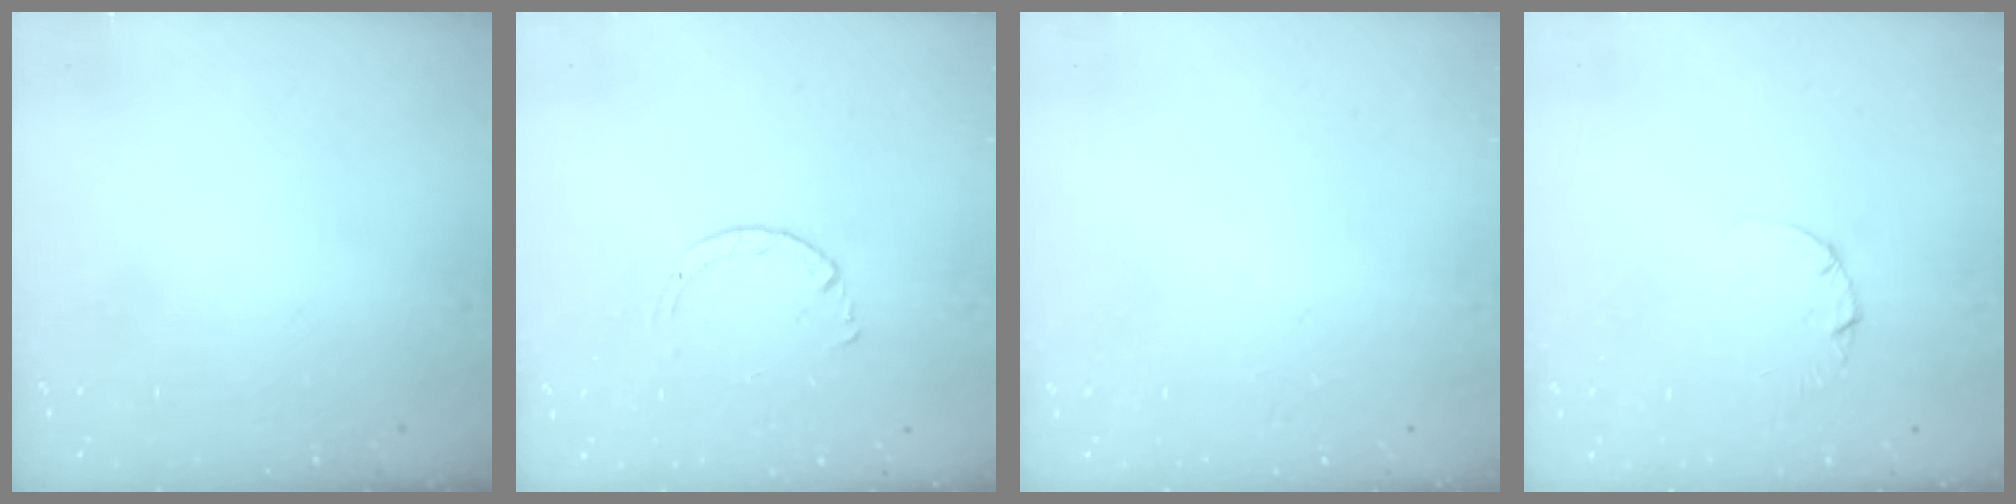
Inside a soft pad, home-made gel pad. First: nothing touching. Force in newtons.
{"total": 1.7, "press": 1.7, "slide": 0.2}
{"total": 2.6, "press": 2.6, "slide": 0.2}
{"total": 1.3, "press": 1.3, "slide": 0.2}